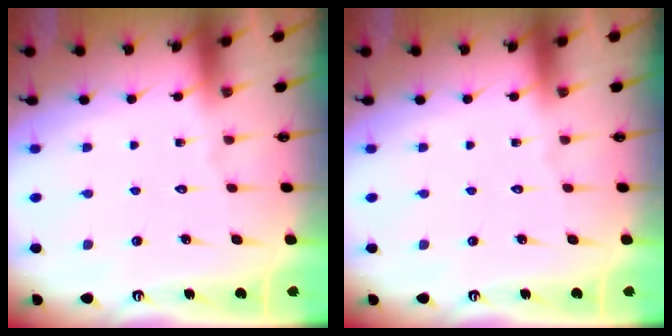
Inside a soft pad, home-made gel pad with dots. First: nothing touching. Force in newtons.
{"total": 0.0}